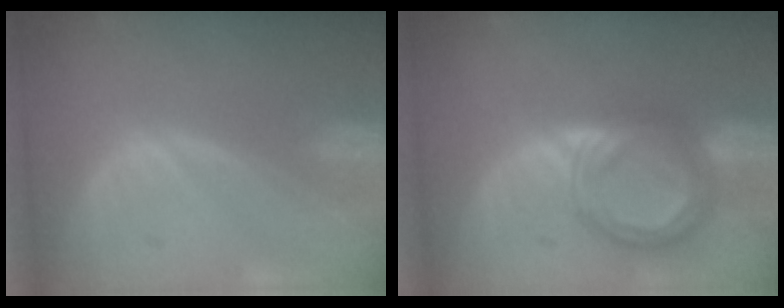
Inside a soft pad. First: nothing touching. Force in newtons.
{"total": 7.8, "press": 7.8, "slide": 0.5}